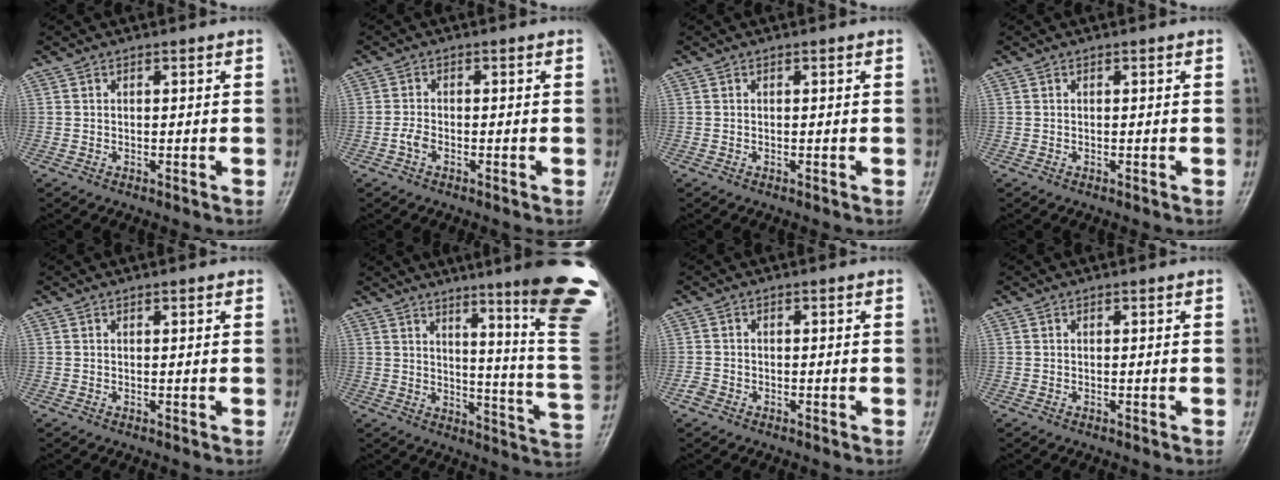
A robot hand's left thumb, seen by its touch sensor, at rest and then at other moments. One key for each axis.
{"total": 1.9, "fx": -1.0, "fy": 1.0, "fz": 1.2, "tx": -0.024, "ty": 0.006, "tz": -0.024}
{"total": 0.0}
{"total": 0.0}
{"total": 0.6, "fx": 0.4, "fy": 0.2, "fz": 0.4, "tx": -0.006, "ty": 0.000, "tz": 0.003}
{"total": 22.4, "fx": 12.9, "fy": 1.6, "fz": 18.2, "tx": -0.199, "ty": -0.086, "tz": 0.165}
{"total": 1.5, "fx": -1.1, "fy": 1.0, "fz": 0.4, "tx": -0.006, "ty": 0.003, "tz": -0.024}
{"total": 0.0}